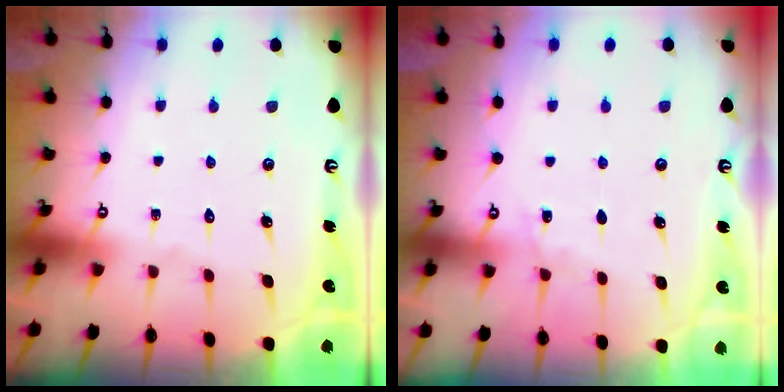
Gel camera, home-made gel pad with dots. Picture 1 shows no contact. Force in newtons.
{"total": 3.2, "press": 3.2, "slide": 0.4}